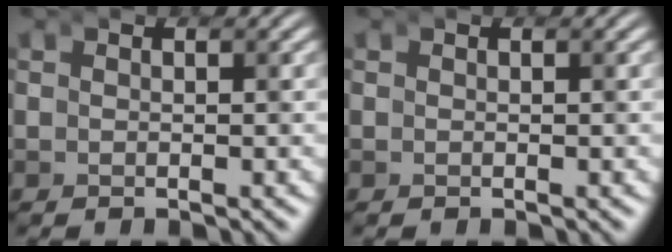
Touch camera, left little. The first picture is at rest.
{"total": 0.0}